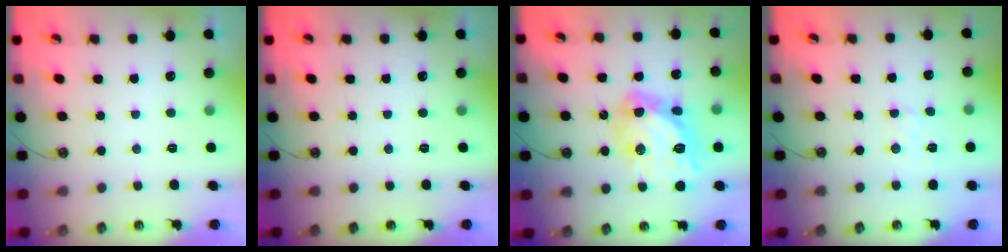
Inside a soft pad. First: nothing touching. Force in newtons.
{"total": 0.0}
{"total": 16.9, "press": 16.8, "slide": 2.0}
{"total": 3.4, "press": 3.3, "slide": 0.5}